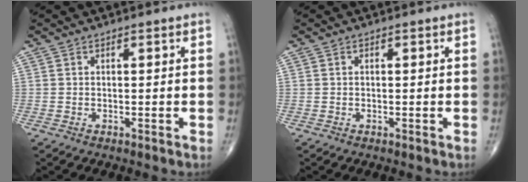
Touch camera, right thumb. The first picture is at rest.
{"total": 0.6, "force": [0.1, 0.3, 0.5], "torque": [-0.011, 0.003, 0.003]}